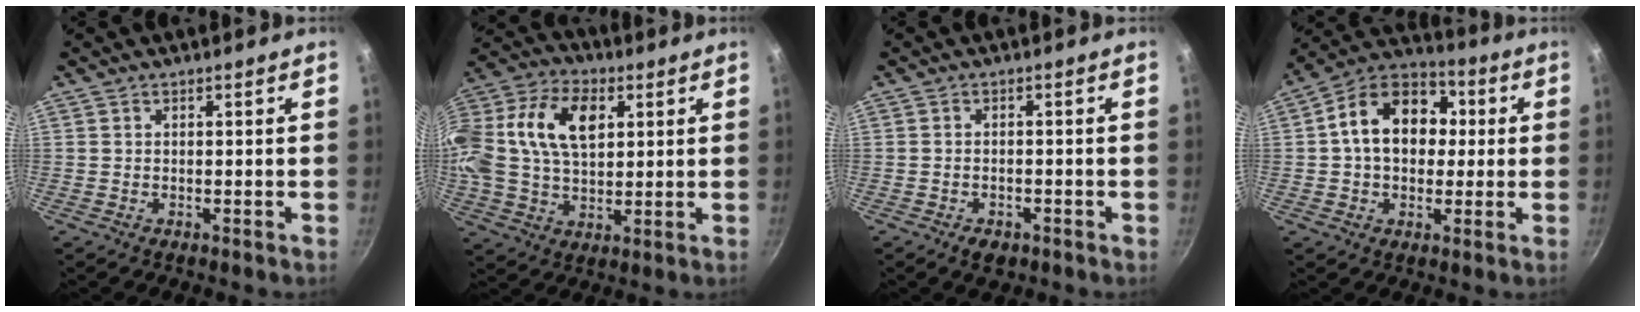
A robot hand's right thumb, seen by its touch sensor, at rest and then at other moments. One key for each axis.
{"total": 20.9, "fx": 4.8, "fy": 13.7, "fz": 15.0, "tx": -0.307, "ty": 0.025, "tz": 0.075}
{"total": 3.2, "fx": -1.8, "fy": 2.0, "fz": 1.7, "tx": -0.026, "ty": 0.014, "tz": -0.022}
{"total": 15.6, "fx": 1.9, "fy": 11.4, "fz": 10.4, "tx": -0.130, "ty": 0.031, "tz": 0.010}